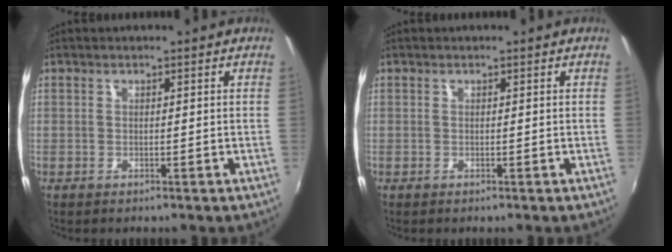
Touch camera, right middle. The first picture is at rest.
{"total": 0.0}